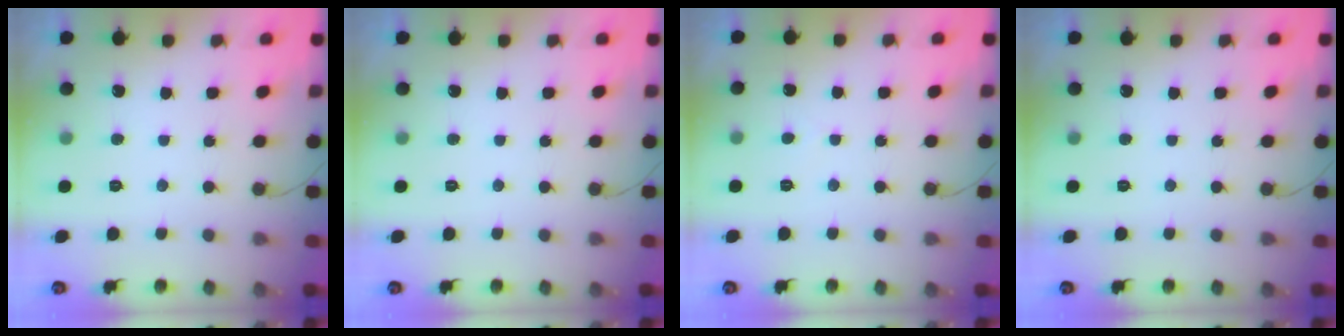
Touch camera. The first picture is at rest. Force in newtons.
{"total": 0.0}
{"total": 2.7, "press": 2.7, "slide": 0.2}
{"total": 0.0}